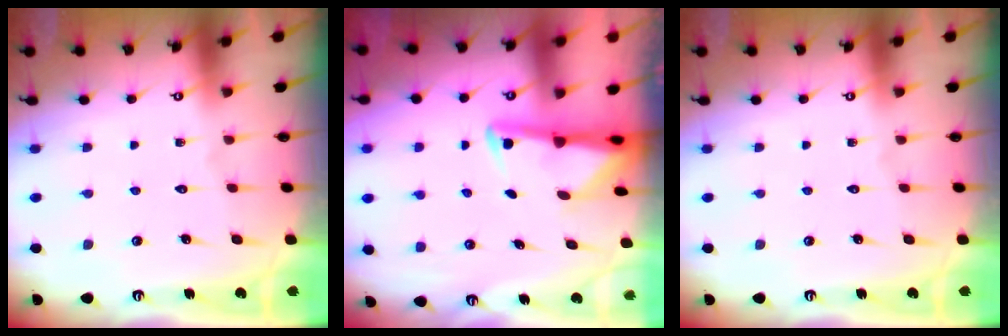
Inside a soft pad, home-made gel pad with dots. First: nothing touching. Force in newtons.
{"total": 2.9, "press": 2.8, "slide": 0.6}
{"total": 0.0}